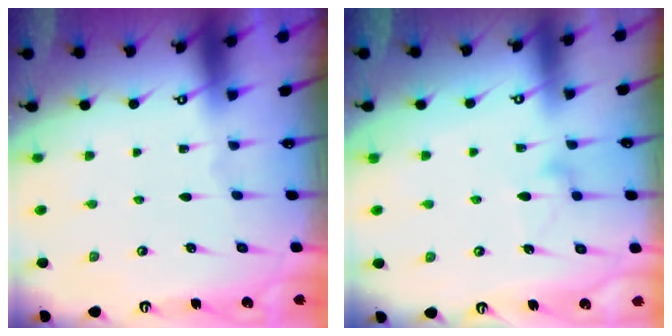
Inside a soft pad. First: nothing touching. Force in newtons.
{"total": 9.8, "press": 9.8, "slide": 0.5}